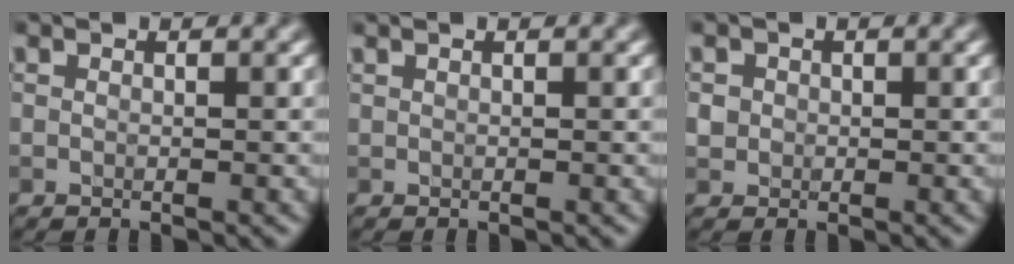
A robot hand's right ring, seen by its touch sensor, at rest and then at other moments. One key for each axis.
{"total": 0.0}
{"total": 1.5, "fx": 0.1, "fy": 1.4, "fz": 0.5, "tx": -0.004, "ty": 0.003, "tz": 0.003}